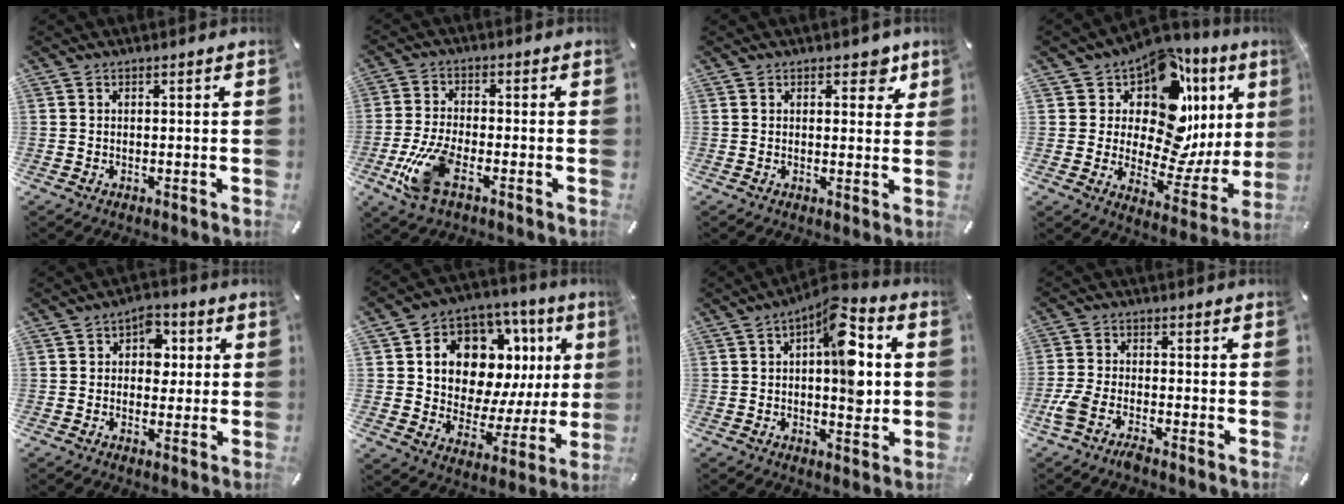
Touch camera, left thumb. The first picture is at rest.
{"total": 10.9, "force": [-4.1, 5.0, 8.9], "torque": [-0.193, -0.001, -0.073]}
{"total": 4.9, "force": [2.7, 3.0, 2.8], "torque": [-0.015, -0.008, 0.038]}
{"total": 16.9, "force": [8.5, 9.9, 10.8], "torque": [-0.139, -0.099, 0.139]}
{"total": 6.3, "force": [0.9, 4.9, 3.9], "torque": [-0.036, -0.001, 0.005]}
{"total": 13.6, "force": [6.7, 9.1, 7.5], "torque": [-0.120, -0.060, 0.121]}
{"total": 13.4, "force": [2.2, 6.3, 11.7], "torque": [-0.142, -0.012, 0.035]}
{"total": 5.8, "force": [-3.9, 2.1, 3.7], "torque": [-0.096, 0.001, -0.078]}